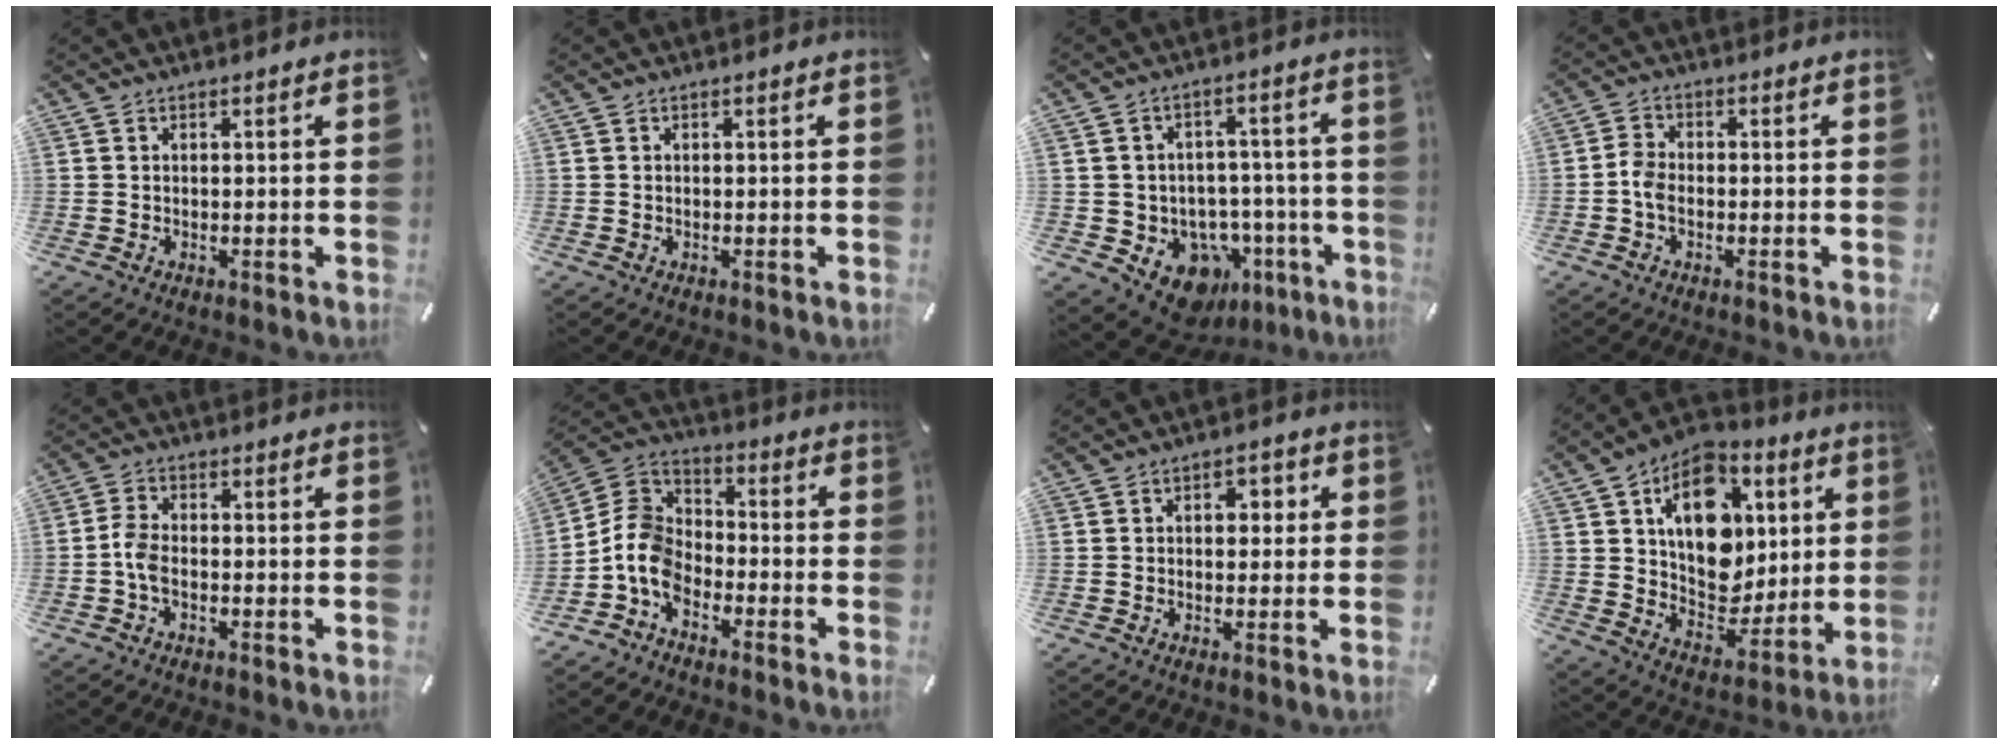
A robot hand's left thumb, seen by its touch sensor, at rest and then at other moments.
{"total": 0.0}
{"total": 11.1, "force": [-4.7, 9.1, 4.3], "torque": [-0.051, 0.020, -0.065]}
{"total": 3.4, "force": [-1.2, 2.1, 2.4], "torque": [-0.049, 0.006, -0.022]}
{"total": 4.2, "force": [-1.3, 2.3, 3.2], "torque": [-0.075, 0.004, -0.028]}
{"total": 9.0, "force": [-5.2, 6.2, 3.9], "torque": [-0.107, 0.021, -0.107]}
{"total": 4.0, "force": [0.3, 2.8, 2.8], "torque": [-0.025, 0.000, -0.008]}
{"total": 17.5, "force": [5.6, 13.1, 10.1], "torque": [-0.140, -0.029, 0.106]}